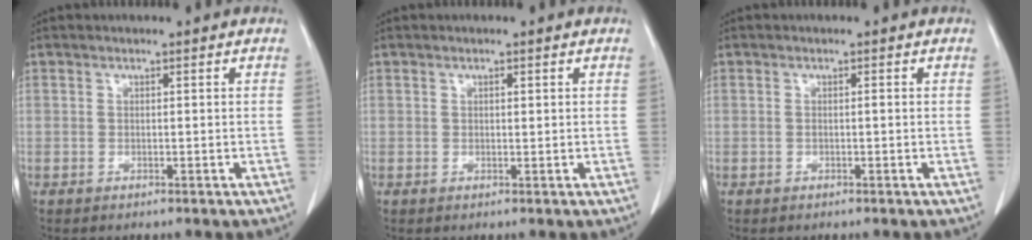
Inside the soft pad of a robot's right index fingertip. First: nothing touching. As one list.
[{"total": 0.6, "force": [0.3, 0.2, 0.5], "torque": [-0.010, -0.001, 0.005]}, {"total": 0.6, "force": [-0.1, 0.0, 0.5], "torque": [-0.012, 0.001, 0.000]}]